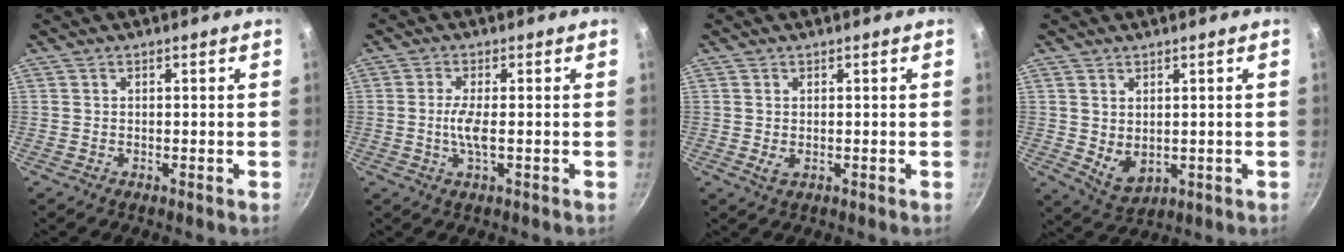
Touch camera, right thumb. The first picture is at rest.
{"total": 4.1, "force": [-0.5, 0.9, 3.9], "torque": [-0.089, 0.003, -0.012]}
{"total": 1.6, "force": [-0.1, 1.0, 1.3], "torque": [-0.025, -0.002, 0.002]}
{"total": 5.5, "force": [0.9, 3.8, 3.8], "torque": [-0.058, -0.018, 0.031]}